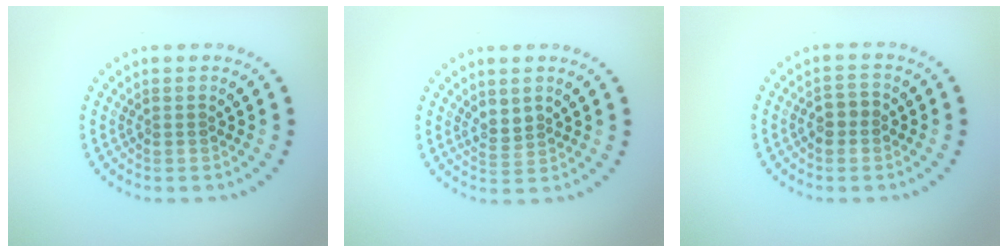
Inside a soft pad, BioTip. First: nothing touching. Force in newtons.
{"total": 1.3, "press": 1.2, "slide": 0.6}
{"total": 1.7, "press": 1.7, "slide": 0.5}